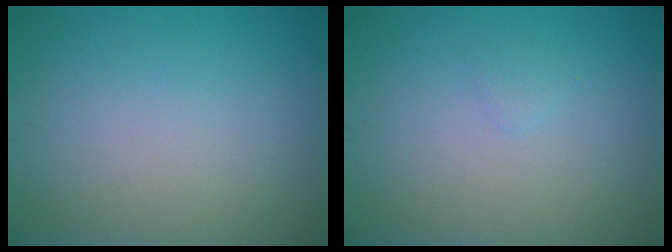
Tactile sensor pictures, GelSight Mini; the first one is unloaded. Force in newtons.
{"total": 0.5, "press": 0.5, "slide": 0.1}